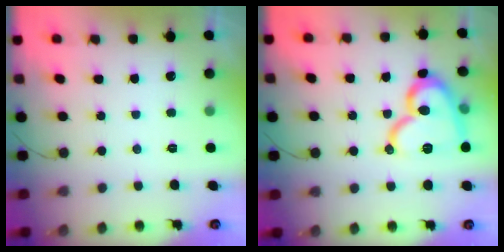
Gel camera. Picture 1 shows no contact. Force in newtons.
{"total": 17.1, "press": 17.0, "slide": 0.9}